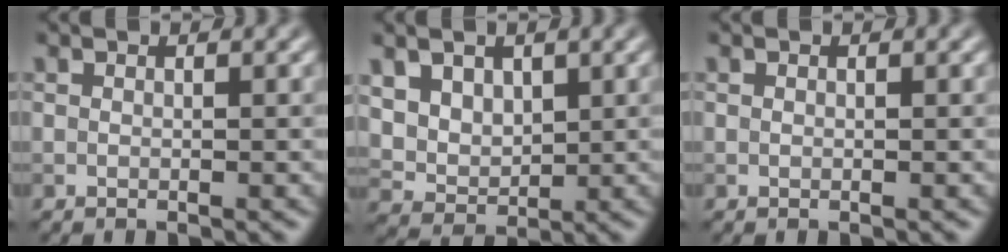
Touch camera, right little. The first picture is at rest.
{"total": 5.8, "force": [2.7, 4.2, 3.0], "torque": [-0.070, 0.011, 0.053]}
{"total": 0.0}